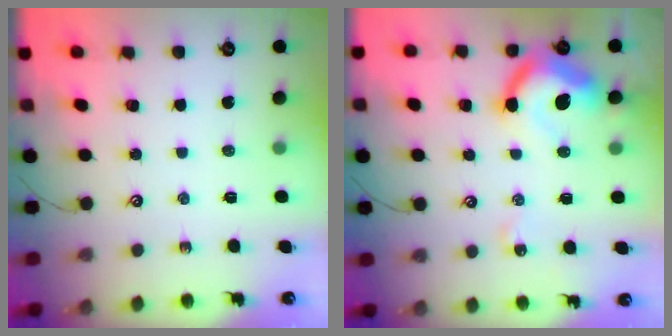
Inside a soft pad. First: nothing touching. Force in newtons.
{"total": 13.7, "press": 13.6, "slide": 1.5}